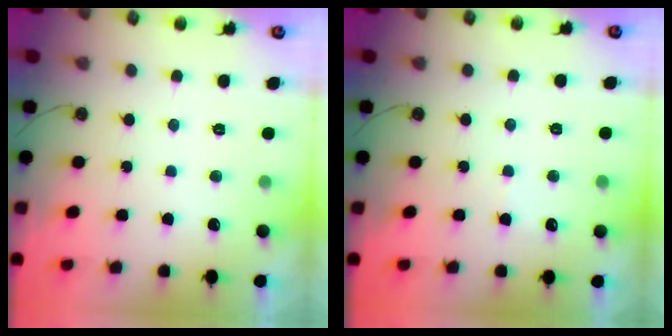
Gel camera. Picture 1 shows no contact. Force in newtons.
{"total": 2.7, "press": 2.7, "slide": 0.3}